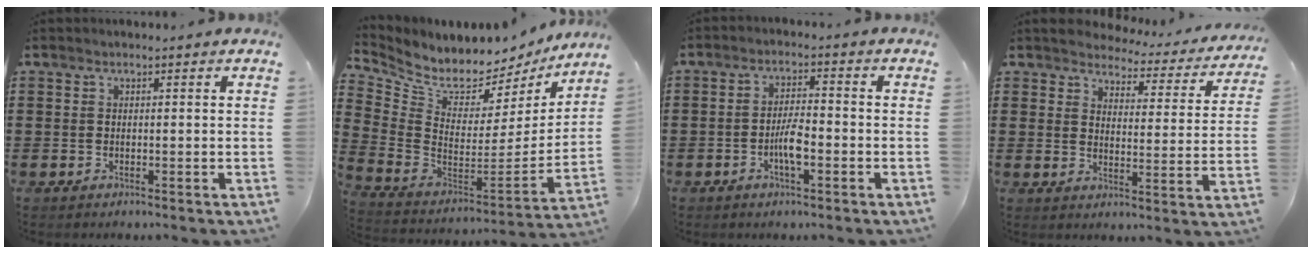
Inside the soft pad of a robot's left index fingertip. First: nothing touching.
{"total": 5.8, "force": [5.4, 2.1, 0.9], "torque": [-0.052, -0.060, 0.089]}
{"total": 4.7, "force": [-1.5, 1.2, 4.3], "torque": [-0.087, 0.004, -0.031]}
{"total": 3.4, "force": [3.3, 0.5, 0.1], "torque": [-0.019, -0.031, 0.051]}